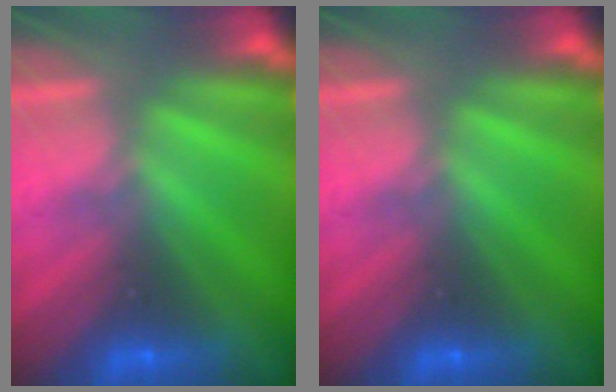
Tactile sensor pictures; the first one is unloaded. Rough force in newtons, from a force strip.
{"total": 0.0}